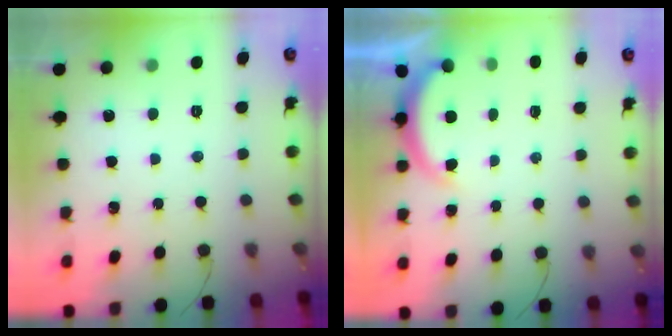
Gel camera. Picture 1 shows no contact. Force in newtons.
{"total": 2.2, "press": 2.2, "slide": 0.5}